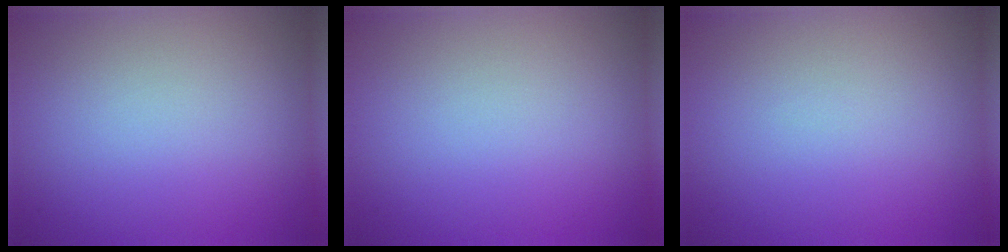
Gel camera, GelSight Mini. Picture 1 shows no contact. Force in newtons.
{"total": 0.0}
{"total": 0.0}